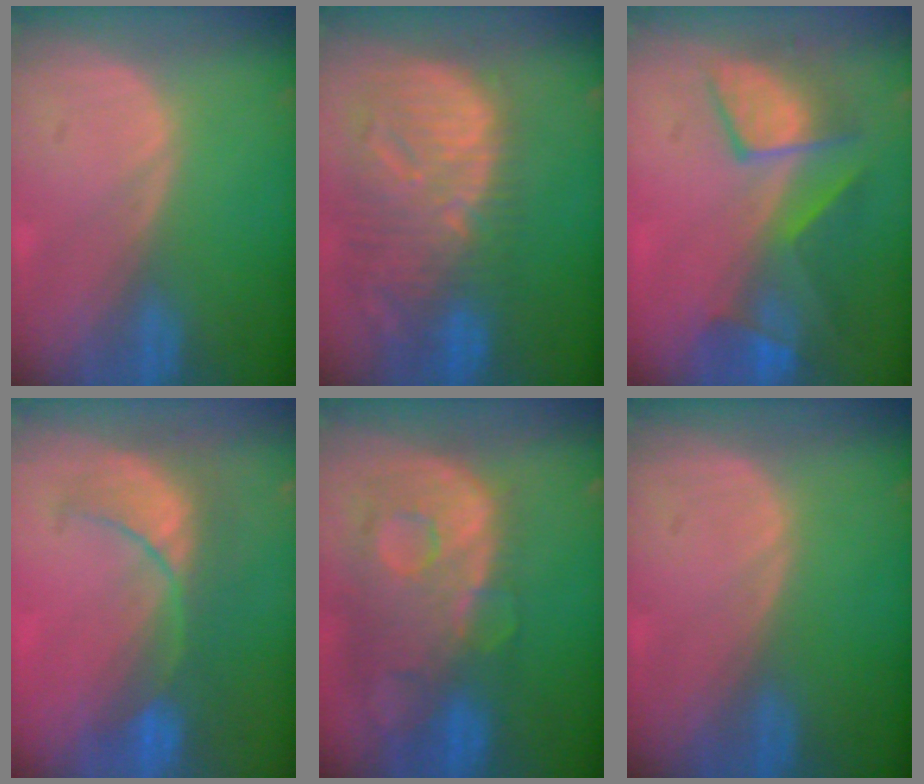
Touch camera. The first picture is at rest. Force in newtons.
{"total": 13.0, "press": 11.3, "slide": 6.4}
{"total": 7.9, "press": 7.8, "slide": 1.4}
{"total": 7.9, "press": 7.8, "slide": 1.3}
{"total": 13.2, "press": 10.9, "slide": 7.5}
{"total": 0.0}